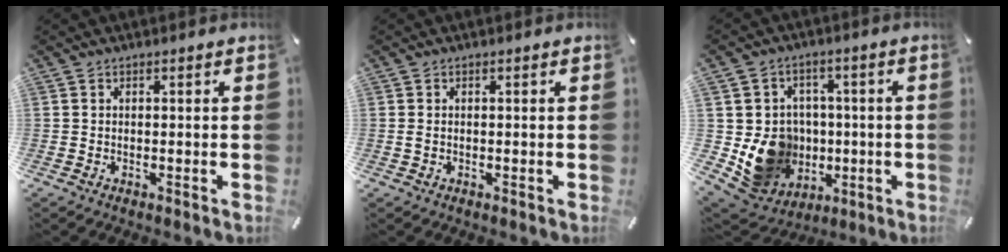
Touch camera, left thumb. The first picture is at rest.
{"total": 1.1, "force": [0.0, 0.5, 1.0], "torque": [-0.019, 0.003, -0.002]}
{"total": 12.9, "force": [-1.8, 12.1, 4.1], "torque": [-0.080, 0.005, -0.014]}